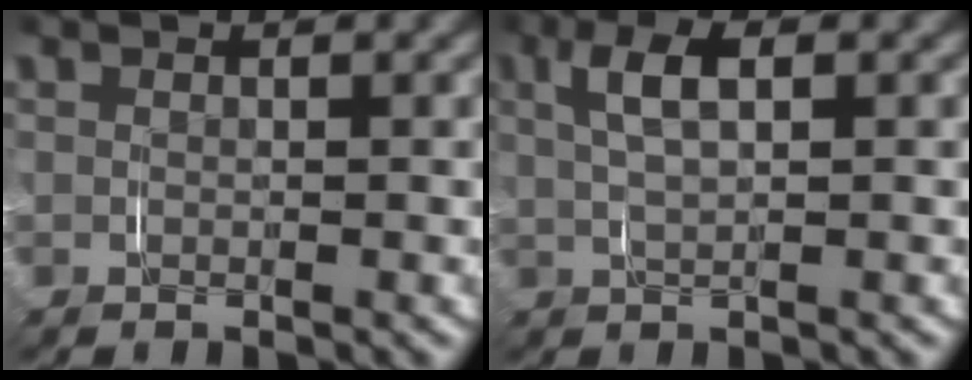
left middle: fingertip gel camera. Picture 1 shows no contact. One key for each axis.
{"total": 3.5, "fx": 1.0, "fy": 1.3, "fz": 3.1, "tx": -0.061, "ty": 0.007, "tz": 0.017}